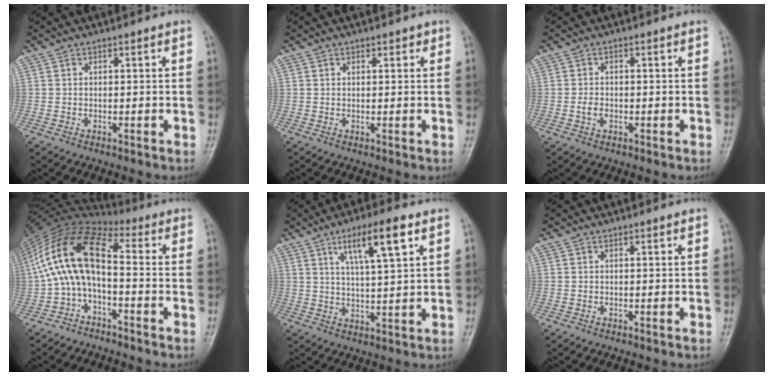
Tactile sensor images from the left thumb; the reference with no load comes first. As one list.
[{"total": 1.1, "force": [0.6, 0.8, 0.5], "torque": [0.003, -0.001, 0.005]}, {"total": 2.3, "force": [-0.6, 1.6, 1.6], "torque": [-0.027, 0.007, -0.014]}, {"total": 14.1, "force": [-2.2, 7.1, 12.0], "torque": [-0.233, 0.062, -0.056]}, {"total": 9.9, "force": [4.7, 1.8, 8.5], "torque": [-0.146, -0.014, 0.082]}, {"total": 0.0}]